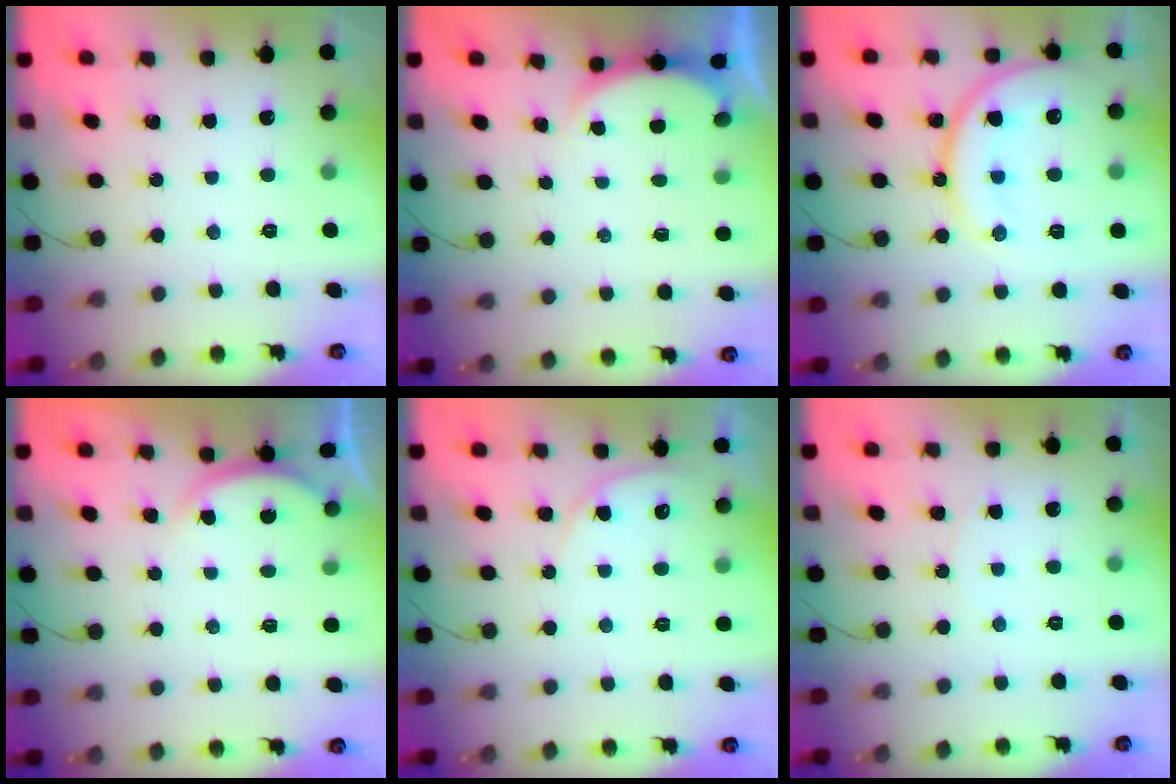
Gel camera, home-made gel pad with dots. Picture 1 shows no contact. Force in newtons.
{"total": 2.6, "press": 2.6, "slide": 0.6}
{"total": 16.2, "press": 16.2, "slide": 1.1}
{"total": 2.8, "press": 2.8, "slide": 0.6}
{"total": 4.9, "press": 4.9, "slide": 0.4}
{"total": 4.1, "press": 4.1, "slide": 0.5}